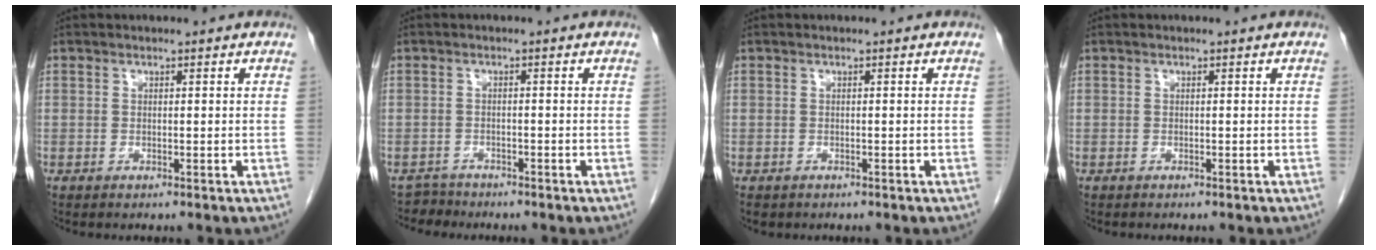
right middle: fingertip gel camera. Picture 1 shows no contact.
{"total": 2.0, "force": [-1.7, 0.4, -1.0], "torque": [0.021, -0.004, -0.033]}
{"total": 1.5, "force": [-1.1, 0.9, 0.4], "torque": [-0.011, -0.002, -0.016]}
{"total": 0.0}